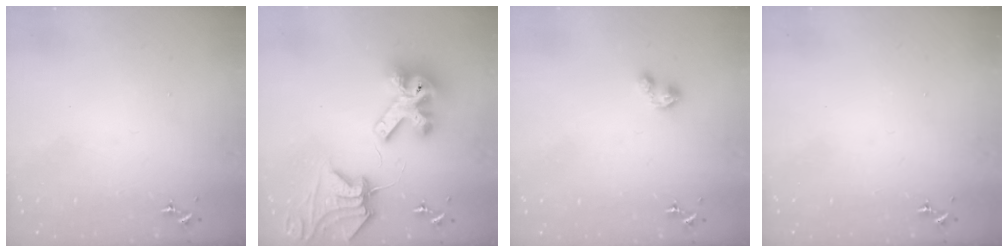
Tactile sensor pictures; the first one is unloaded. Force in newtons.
{"total": 15.8, "press": 15.7, "slide": 1.8}
{"total": 3.0, "press": 3.0, "slide": 0.3}
{"total": 0.0}